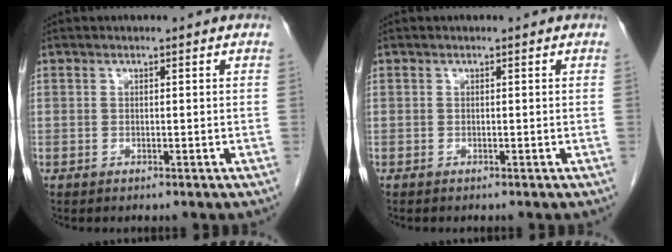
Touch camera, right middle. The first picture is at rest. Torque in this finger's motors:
{"motor_torque": [-0.03, 0.03, 0.03, 0.01]}